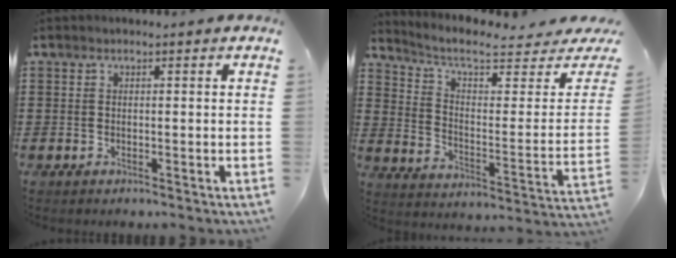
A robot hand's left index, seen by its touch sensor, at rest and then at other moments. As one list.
[{"total": 6.3, "force": [5.1, 1.4, 3.4], "torque": [-0.086, -0.042, 0.083]}]